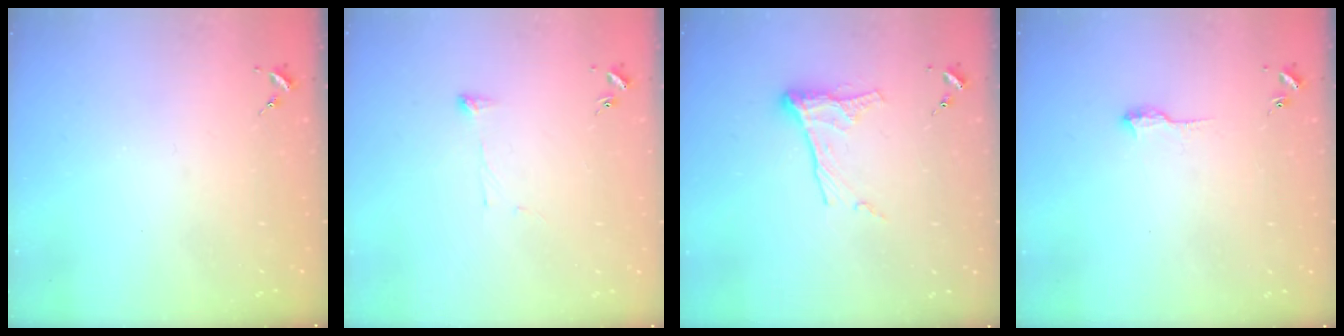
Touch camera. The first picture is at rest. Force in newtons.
{"total": 3.8, "press": 3.8, "slide": 0.6}
{"total": 10.6, "press": 10.6, "slide": 0.6}
{"total": 5.9, "press": 5.8, "slide": 0.6}